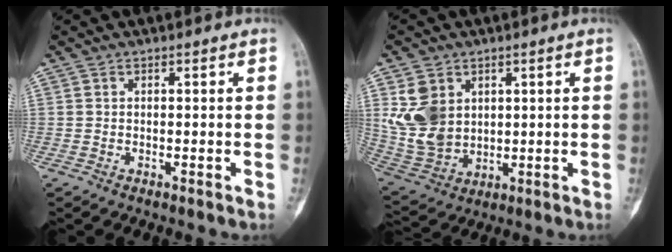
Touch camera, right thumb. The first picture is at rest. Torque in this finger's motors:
{"motor_torque": [-0.37, 0.99, 0.69, 0.68, 0.17]}